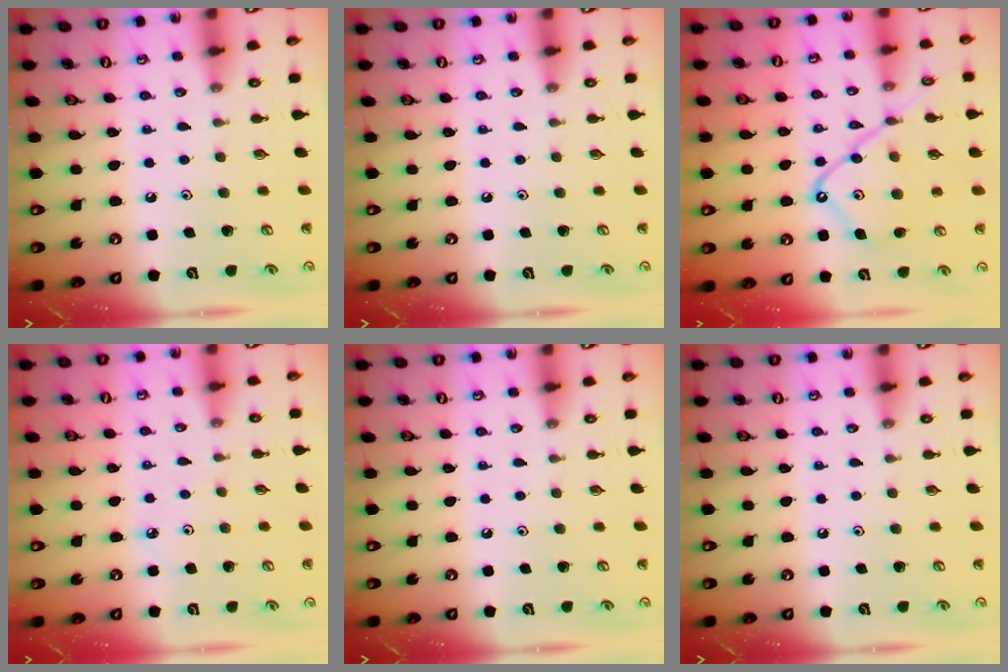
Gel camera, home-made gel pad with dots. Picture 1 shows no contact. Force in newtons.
{"total": 0.0}
{"total": 15.3, "press": 15.2, "slide": 1.6}
{"total": 2.6, "press": 2.6, "slide": 0.2}
{"total": 0.0}
{"total": 0.0}